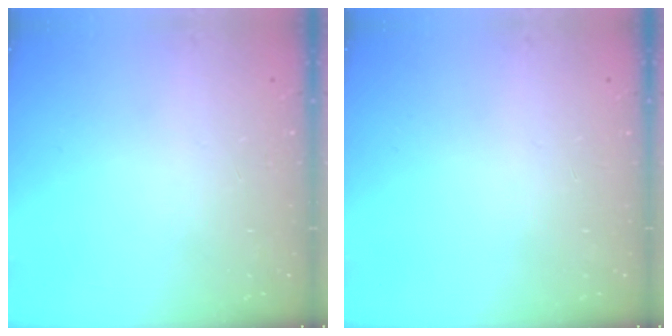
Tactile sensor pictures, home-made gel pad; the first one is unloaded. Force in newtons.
{"total": 0.0}